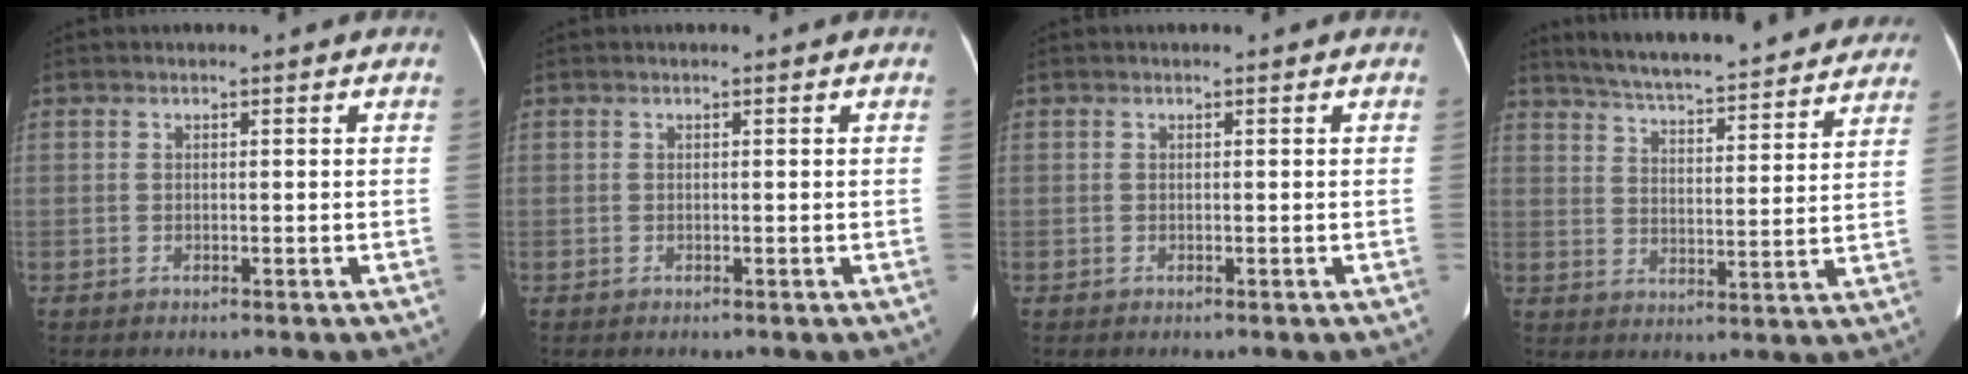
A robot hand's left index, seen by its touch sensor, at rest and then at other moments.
{"total": 0.0}
{"total": 0.0}
{"total": 25.7, "force": [23.4, 3.8, 9.8], "torque": [-0.152, -0.021, 0.301]}